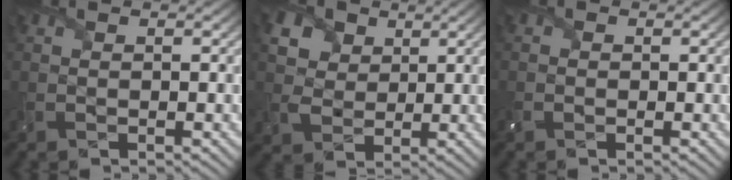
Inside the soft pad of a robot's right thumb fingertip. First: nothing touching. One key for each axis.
{"total": 7.5, "fx": 3.2, "fy": 6.0, "fz": 3.1, "tx": -0.128, "ty": 0.007, "tz": 0.062}
{"total": 1.2, "fx": -0.6, "fy": 1.0, "fz": 0.3, "tx": -0.007, "ty": -0.004, "tz": -0.013}